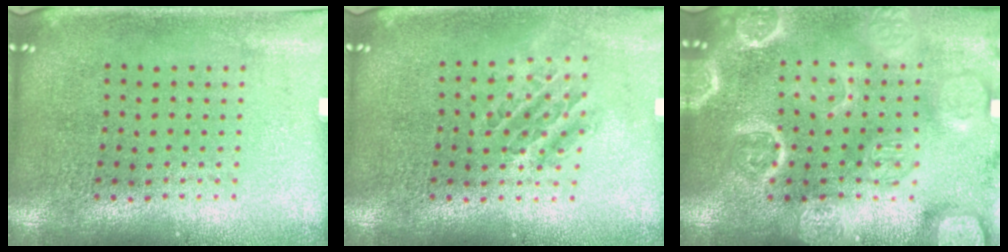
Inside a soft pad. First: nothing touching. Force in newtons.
{"total": 1.1, "press": 1.0, "slide": 0.4}
{"total": 6.4, "press": 6.3, "slide": 0.8}